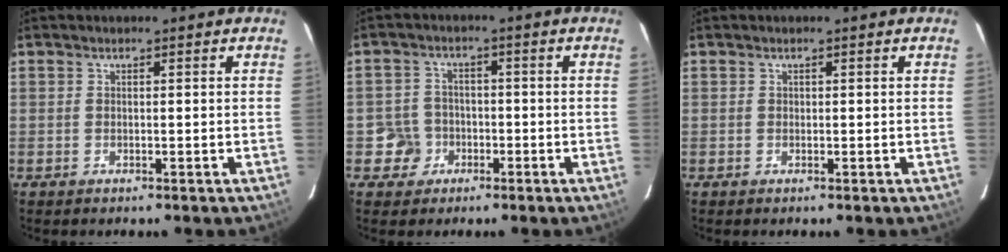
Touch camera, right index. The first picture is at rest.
{"total": 4.9, "force": [-2.0, 4.5, 0.1], "torque": [-0.006, 0.019, -0.035]}
{"total": 0.0}